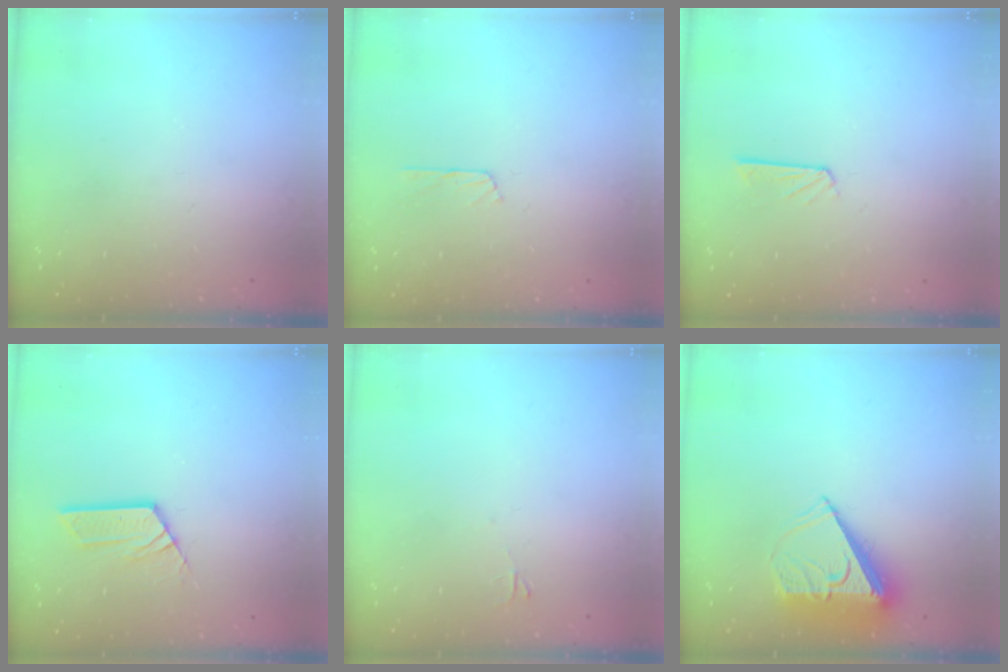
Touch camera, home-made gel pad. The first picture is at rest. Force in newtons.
{"total": 2.7, "press": 2.7, "slide": 0.3}
{"total": 3.9, "press": 3.9, "slide": 0.3}
{"total": 7.0, "press": 7.0, "slide": 0.5}
{"total": 3.1, "press": 3.1, "slide": 0.4}
{"total": 8.8, "press": 8.8, "slide": 0.5}